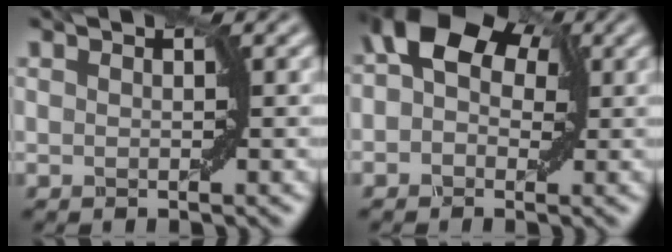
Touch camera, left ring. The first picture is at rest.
{"total": 6.9, "force": [1.9, 4.8, 4.6], "torque": [-0.064, 0.030, 0.010]}